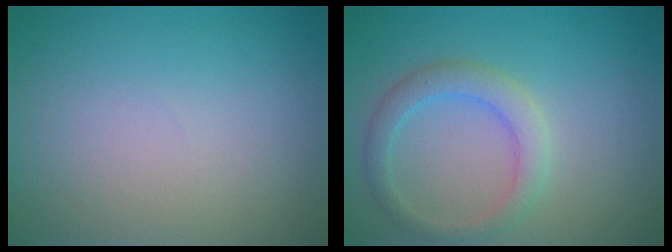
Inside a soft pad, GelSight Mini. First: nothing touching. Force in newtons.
{"total": 2.9, "press": 2.9, "slide": 0.1}